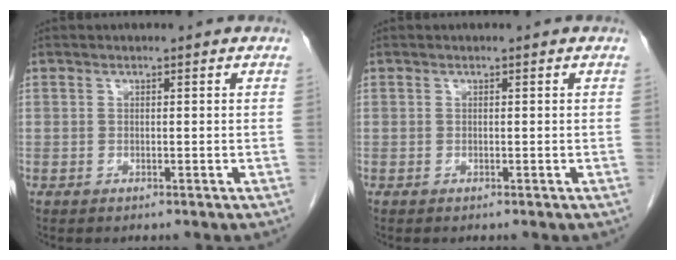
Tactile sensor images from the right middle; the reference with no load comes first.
{"total": 0.0}